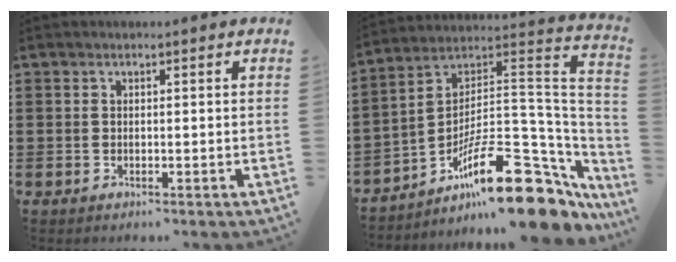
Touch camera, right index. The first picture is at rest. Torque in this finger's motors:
{"motor_torque": [0.06, 0.08, 0.96, 0.17]}